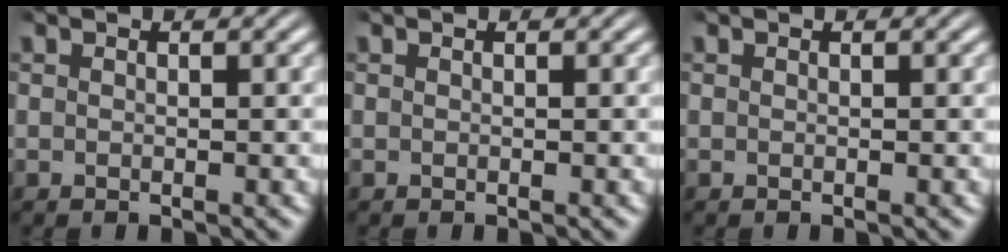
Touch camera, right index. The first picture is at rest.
{"total": 0.0}
{"total": 0.0}